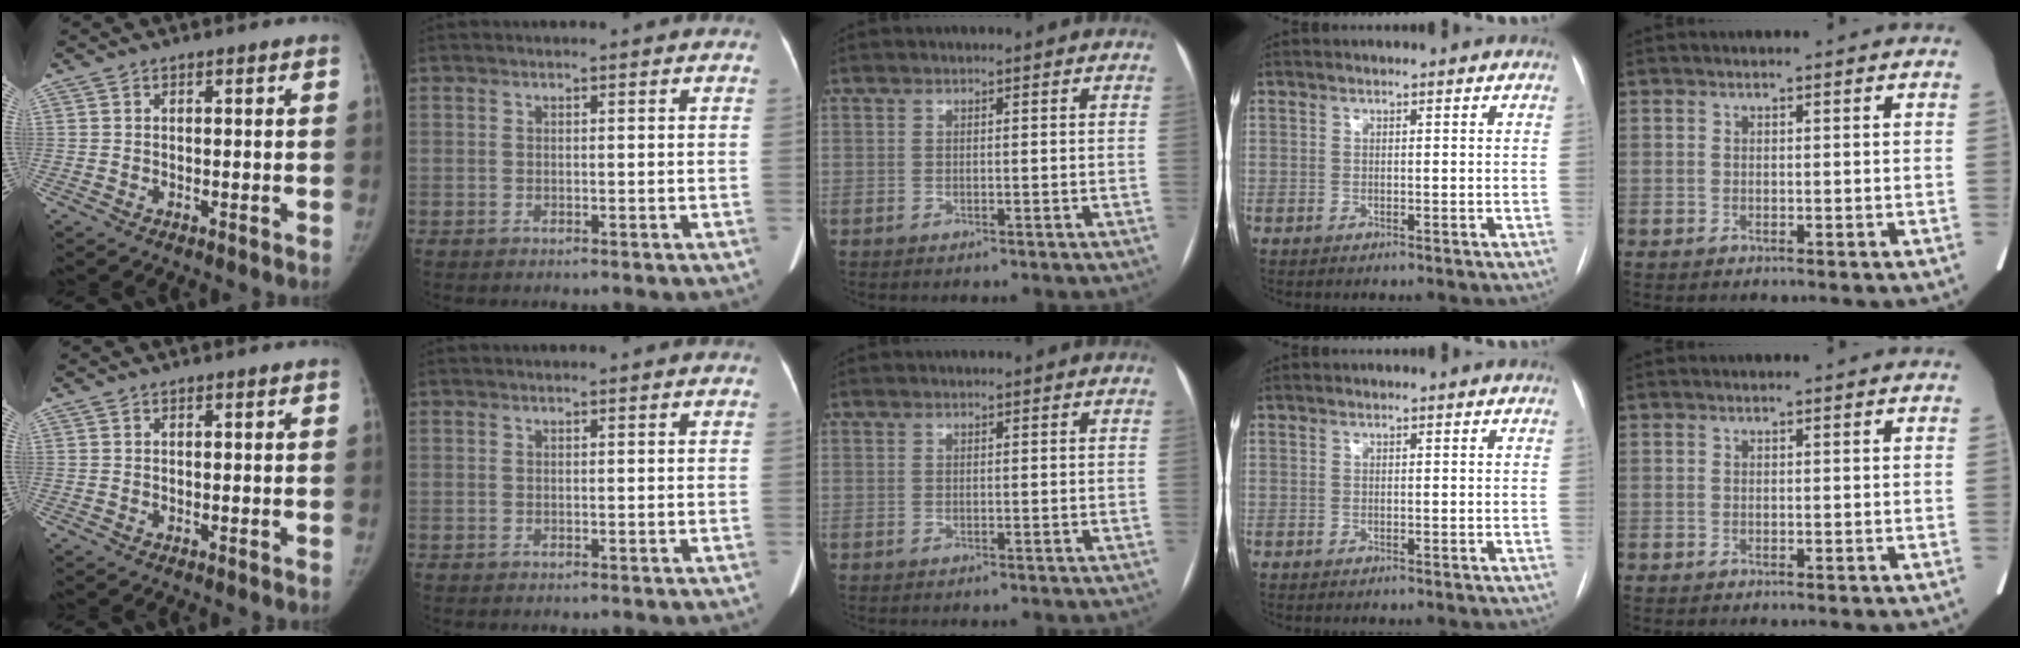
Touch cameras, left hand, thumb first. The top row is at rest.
{}